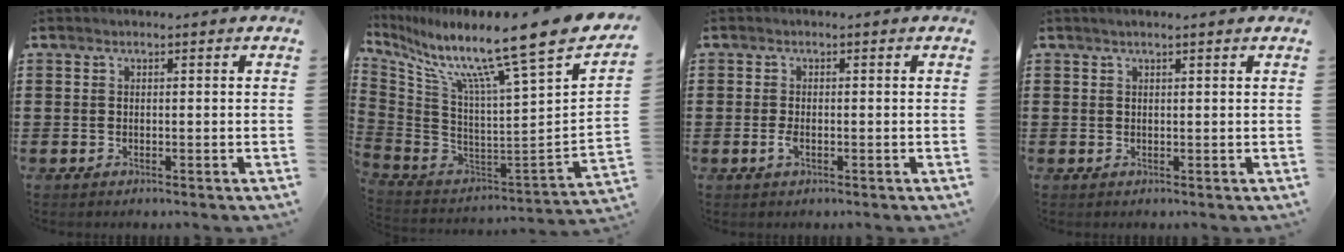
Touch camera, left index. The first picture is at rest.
{"total": 12.1, "force": [9.2, -0.8, 7.8], "torque": [-0.161, -0.088, 0.137]}
{"total": 1.6, "force": [-0.4, 0.5, 1.5], "torque": [-0.042, -0.007, -0.012]}
{"total": 0.9, "force": [0.7, 0.0, 0.6], "torque": [-0.011, 0.000, 0.012]}